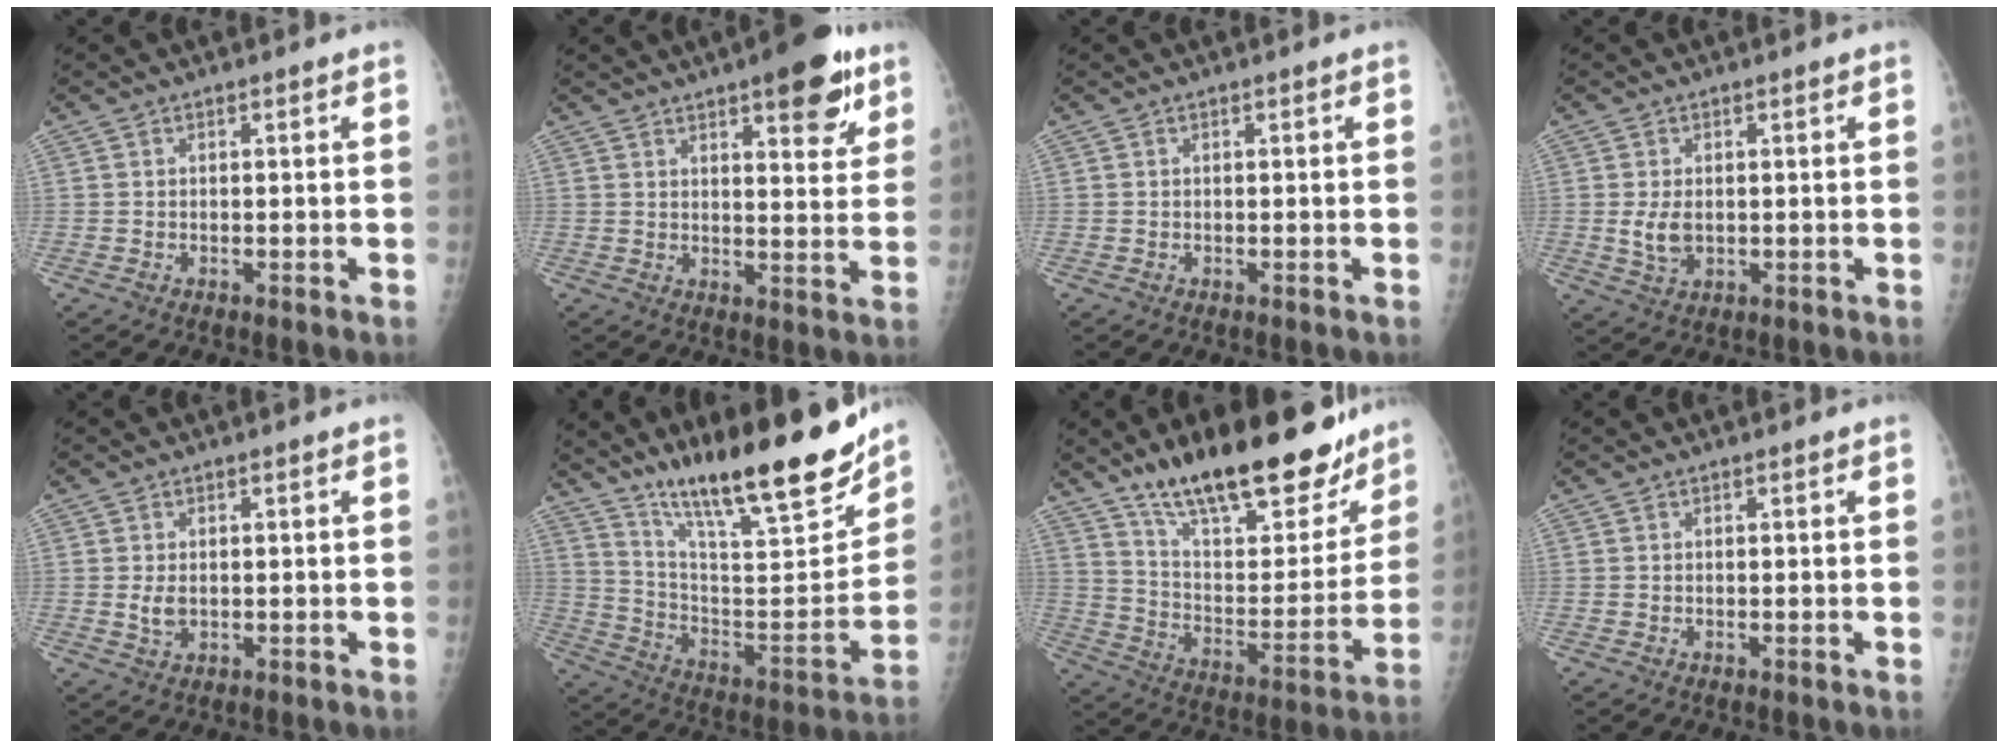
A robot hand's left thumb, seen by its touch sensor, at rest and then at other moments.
{"total": 11.9, "force": [6.9, 3.9, 8.9], "torque": [-0.086, -0.030, 0.089]}
{"total": 0.0}
{"total": 4.0, "force": [0.2, 2.5, 3.1], "torque": [-0.057, -0.009, 0.010]}
{"total": 2.6, "force": [0.3, 1.7, 1.9], "torque": [-0.032, -0.007, 0.011]}
{"total": 25.8, "force": [18.5, 5.2, 17.2], "torque": [-0.249, -0.079, 0.307]}
{"total": 27.5, "force": [19.9, 9.6, 16.4], "torque": [-0.210, -0.083, 0.314]}
{"total": 0.0}